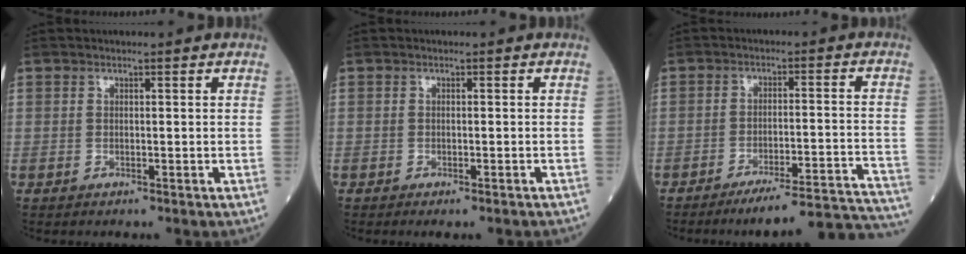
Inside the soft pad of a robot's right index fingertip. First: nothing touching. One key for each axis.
{"total": 2.4, "fx": -2.0, "fy": 0.3, "fz": 1.2, "tx": -0.009, "ty": -0.005, "tz": -0.027}
{"total": 18.7, "fx": -17.8, "fy": -1.0, "fz": 5.5, "tx": -0.012, "ty": 0.006, "tz": -0.231}